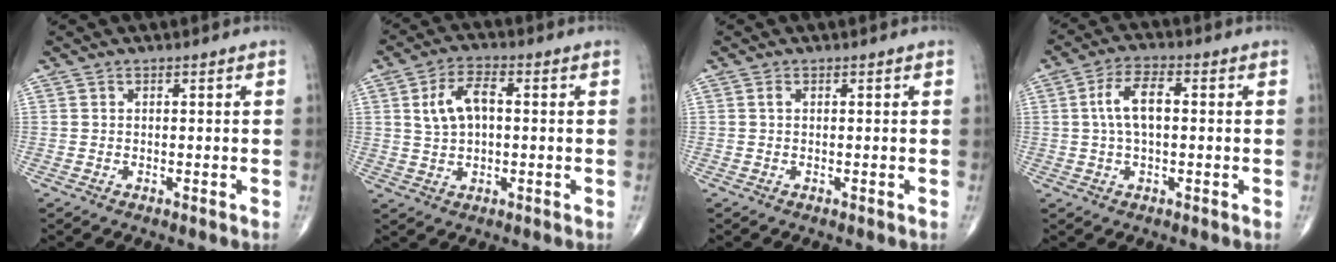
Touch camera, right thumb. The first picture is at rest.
{"total": 4.7, "force": [0.7, 2.3, 4.1], "torque": [-0.087, 0.010, 0.013]}
{"total": 0.6, "force": [0.2, 0.2, 0.5], "torque": [-0.014, 0.004, 0.001]}
{"total": 7.2, "force": [0.7, 3.3, 6.3], "torque": [-0.123, 0.019, 0.009]}